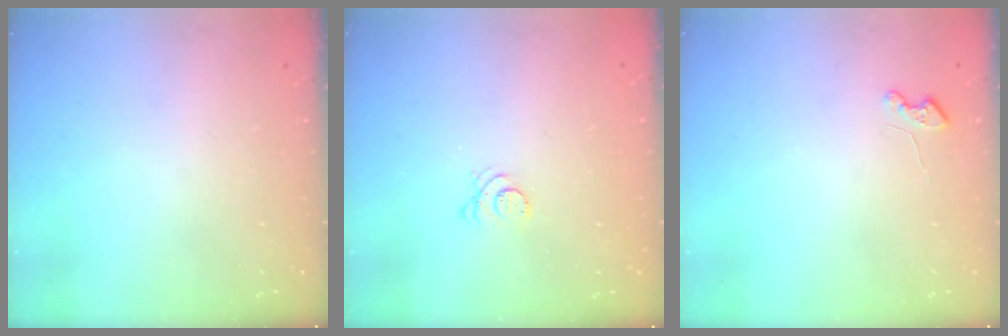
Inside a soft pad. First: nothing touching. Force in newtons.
{"total": 3.5, "press": 3.5, "slide": 0.5}
{"total": 2.7, "press": 2.7, "slide": 0.4}